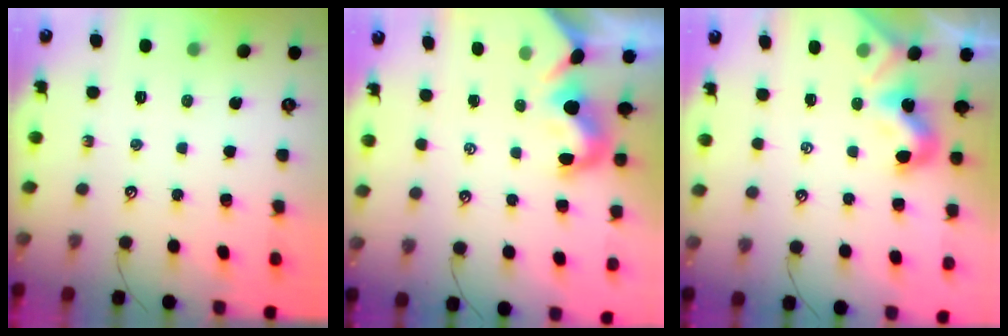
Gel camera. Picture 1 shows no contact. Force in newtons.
{"total": 1.7, "press": 1.6, "slide": 0.5}
{"total": 2.0, "press": 2.0, "slide": 0.5}